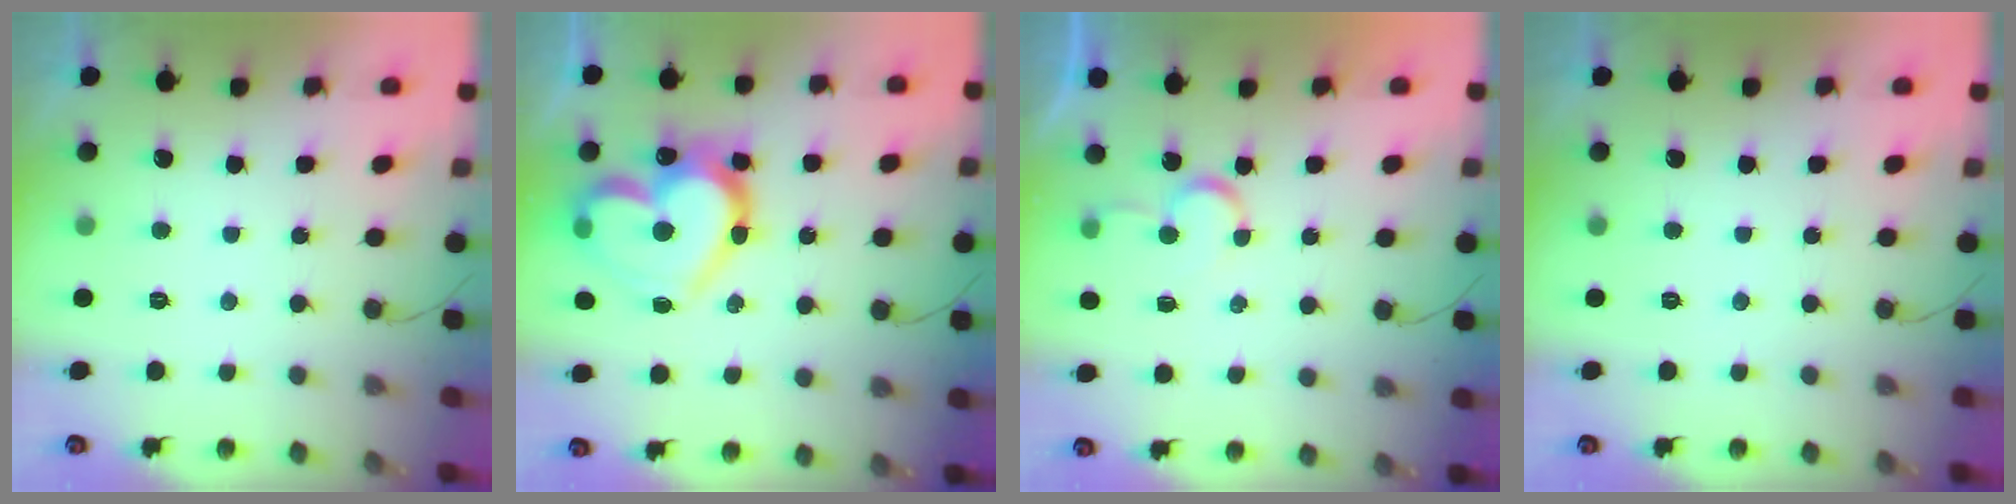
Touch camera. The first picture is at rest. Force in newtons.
{"total": 23.8, "press": 23.8, "slide": 1.8}
{"total": 5.8, "press": 5.8, "slide": 0.4}
{"total": 0.0}